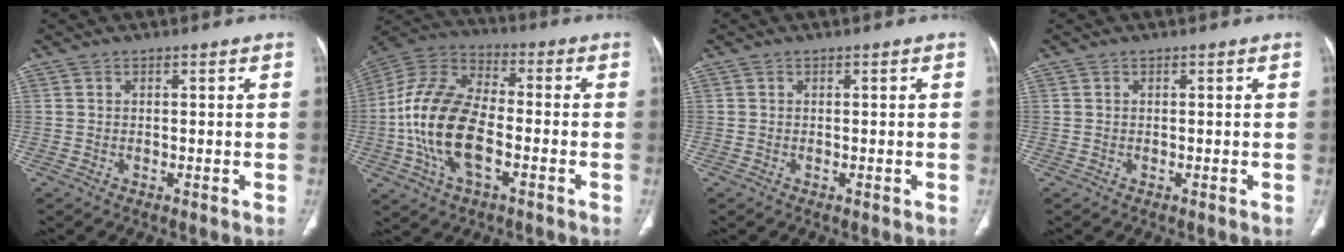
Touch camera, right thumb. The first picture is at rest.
{"total": 17.6, "force": [-3.7, 9.2, 14.6], "torque": [-0.294, 0.028, -0.074]}
{"total": 0.0}
{"total": 0.0}